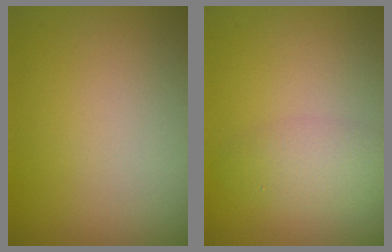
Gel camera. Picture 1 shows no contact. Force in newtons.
{"total": 2.8, "press": 2.8, "slide": 0.2}